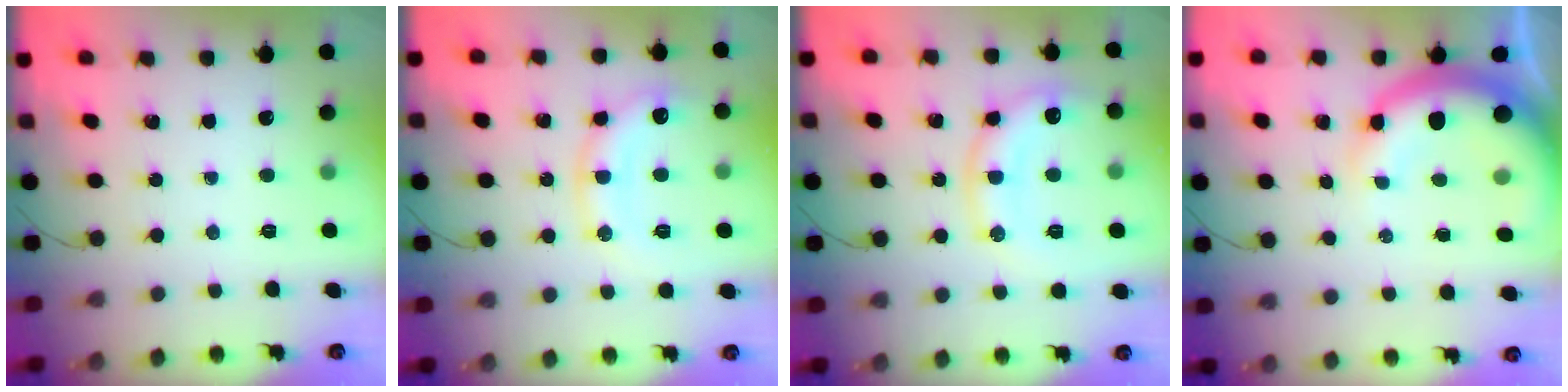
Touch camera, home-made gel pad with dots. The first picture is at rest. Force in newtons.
{"total": 10.8, "press": 10.7, "slide": 0.6}
{"total": 13.7, "press": 13.7, "slide": 1.0}
{"total": 11.7, "press": 11.5, "slide": 2.3}